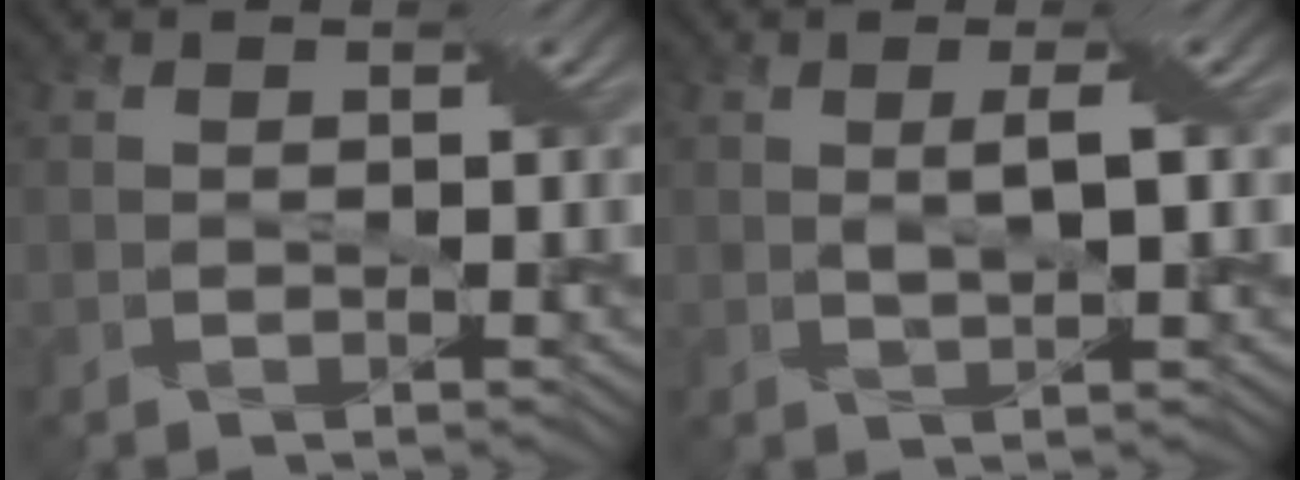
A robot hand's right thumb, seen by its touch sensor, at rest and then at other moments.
{"total": 1.6, "force": [0.8, -0.4, 1.3], "torque": [-0.026, 0.006, 0.015]}